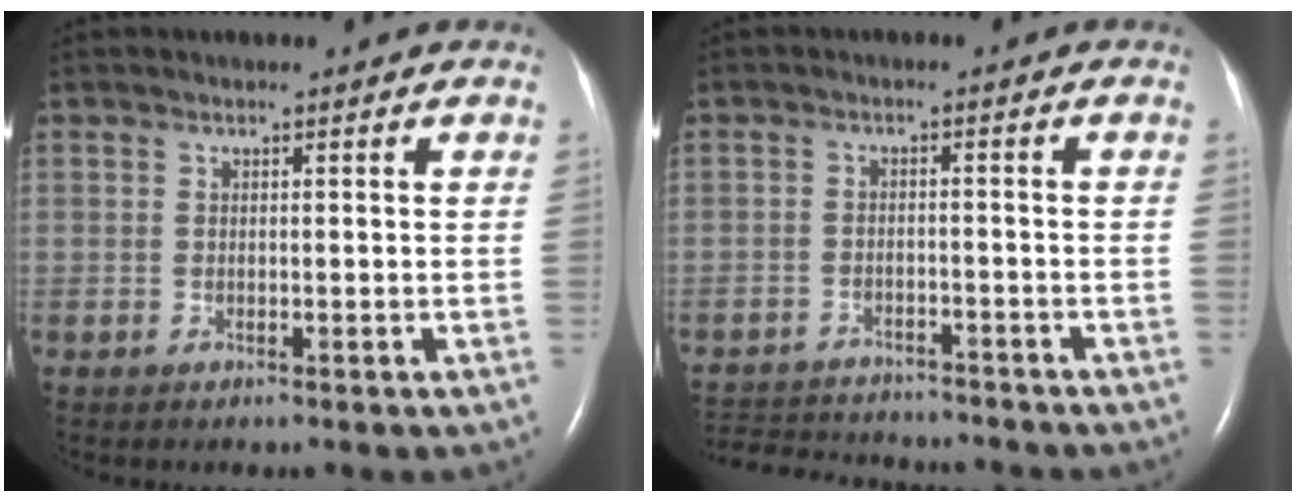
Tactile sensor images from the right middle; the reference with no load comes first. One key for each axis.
{"total": 13.3, "fx": -12.4, "fy": 3.1, "fz": 3.9, "tx": -0.090, "ty": -0.002, "tz": -0.174}